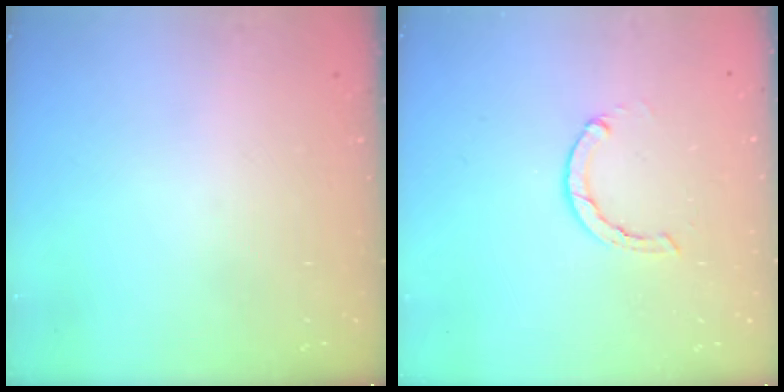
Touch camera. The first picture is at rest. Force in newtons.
{"total": 2.1, "press": 2.1, "slide": 0.3}